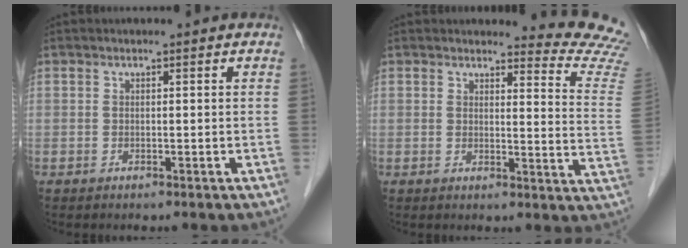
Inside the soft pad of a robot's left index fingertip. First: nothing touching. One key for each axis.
{"total": 11.1, "fx": 11.1, "fy": -0.7, "fz": 0.2, "tx": 0.010, "ty": -0.130, "tz": 0.092}